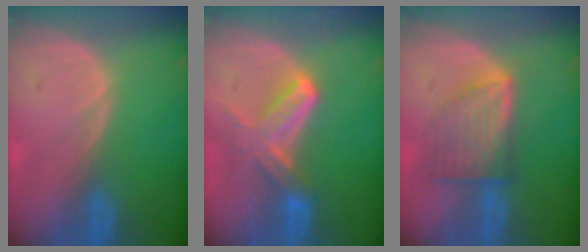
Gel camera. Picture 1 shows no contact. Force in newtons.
{"total": 6.1, "press": 6.1, "slide": 0.1}
{"total": 7.3, "press": 6.6, "slide": 3.2}